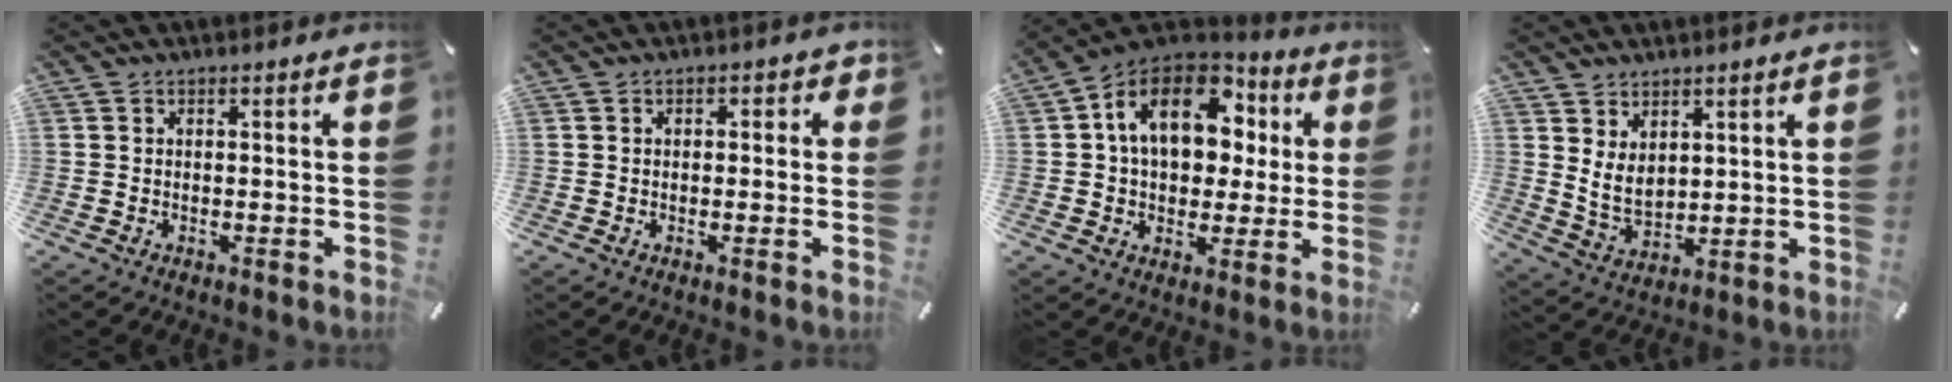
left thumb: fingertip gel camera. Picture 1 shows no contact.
{"total": 1.5, "force": [-0.2, 1.2, 0.9], "torque": [-0.008, 0.003, -0.008]}
{"total": 17.1, "force": [4.4, 12.2, 11.2], "torque": [-0.210, -0.003, 0.078]}
{"total": 5.8, "force": [3.3, 3.9, 2.8], "torque": [-0.069, -0.022, 0.059]}